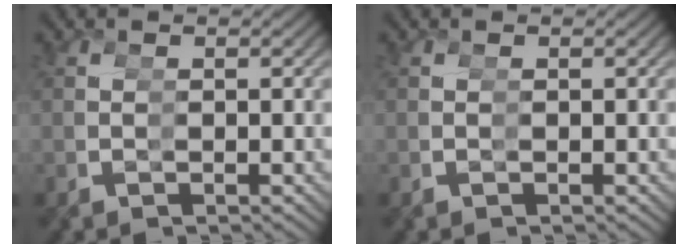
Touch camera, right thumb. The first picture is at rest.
{"total": 0.0}